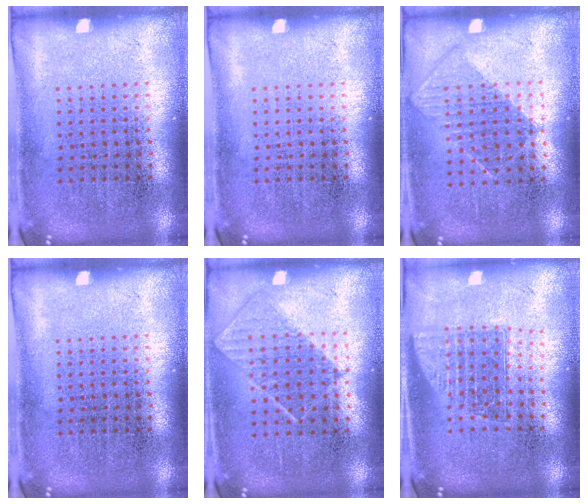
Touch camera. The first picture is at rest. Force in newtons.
{"total": 0.0}
{"total": 0.8, "press": 0.7, "slide": 0.4}
{"total": 0.0}
{"total": 0.7, "press": 0.6, "slide": 0.4}
{"total": 1.5, "press": 1.2, "slide": 0.9}